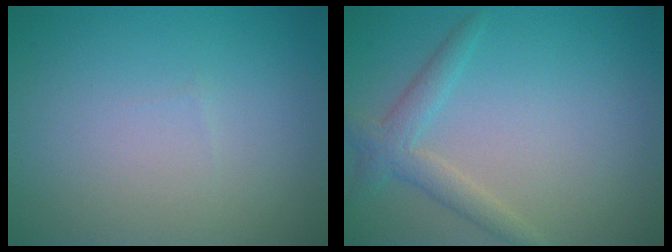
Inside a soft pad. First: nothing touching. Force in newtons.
{"total": 2.6, "press": 2.6, "slide": 0.2}